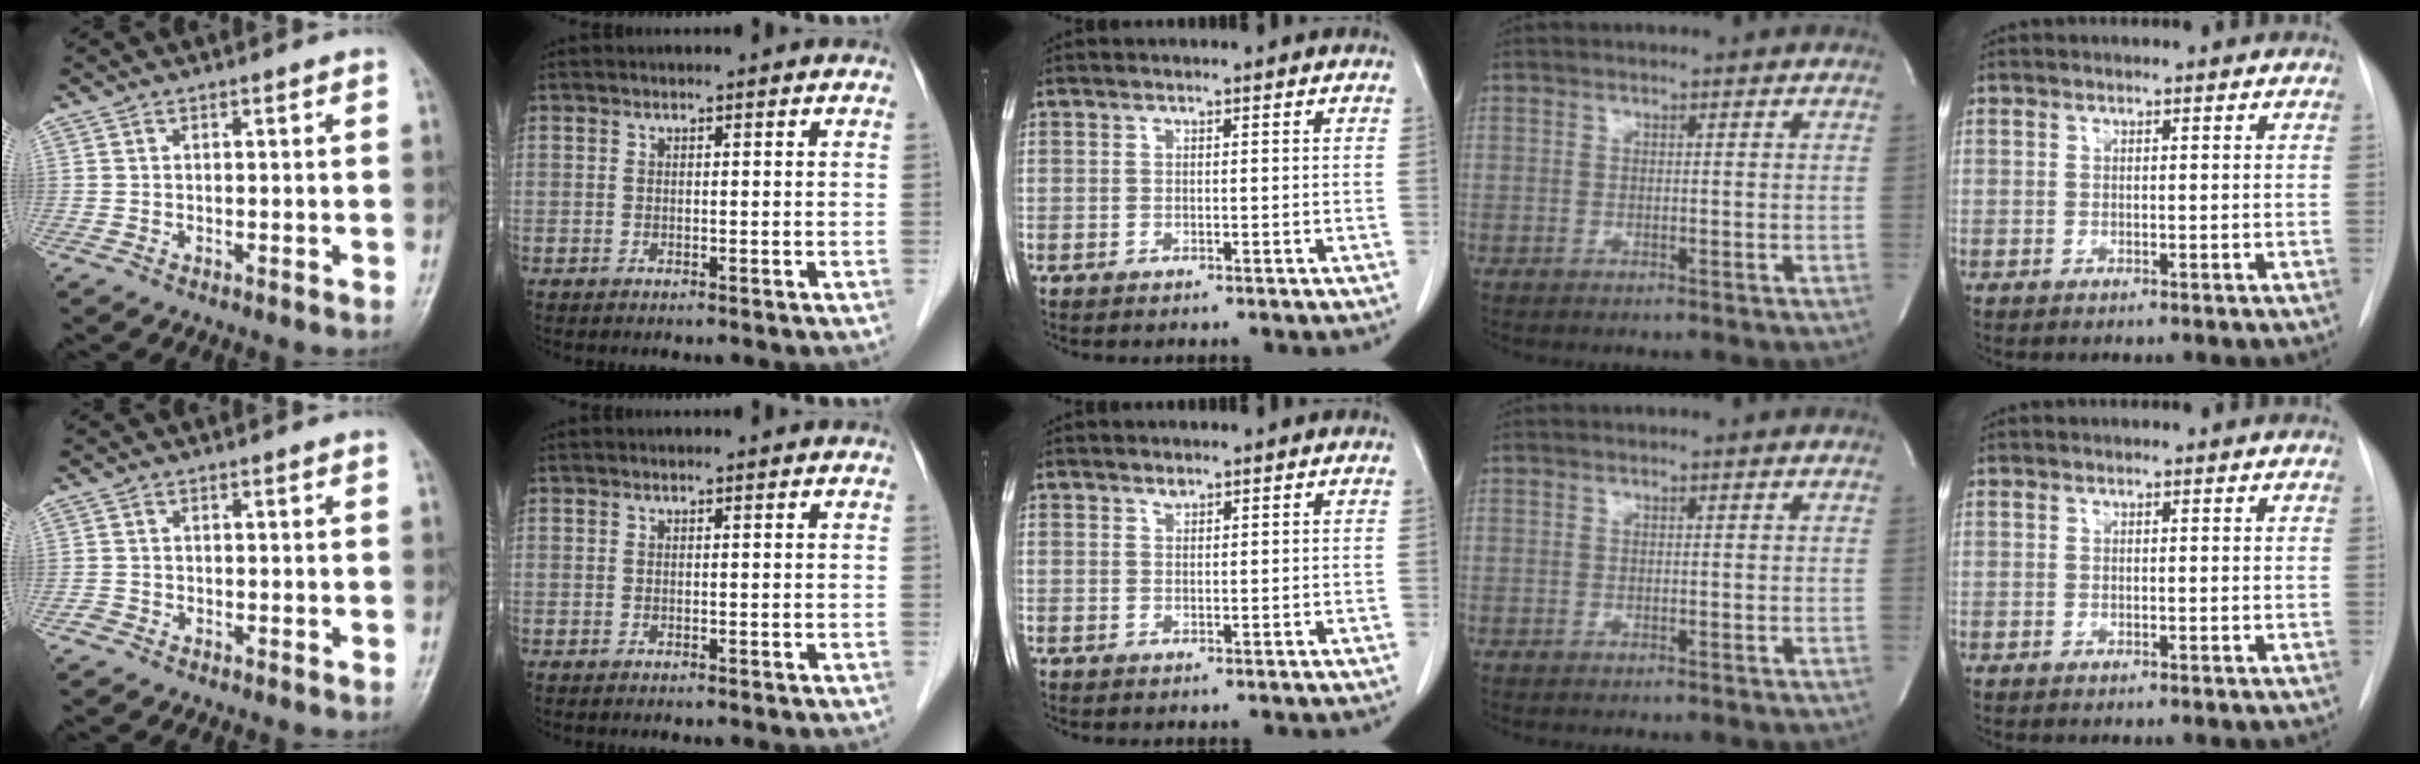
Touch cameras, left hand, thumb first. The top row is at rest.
{"thumb": {"total": 1.1, "force": [-0.9, 0.7, 0.0], "torque": [0.002, 0.002, -0.024]}, "middle": {"total": 0.7, "force": [0.7, 0.3, 0.1], "torque": [-0.006, -0.005, 0.012]}}